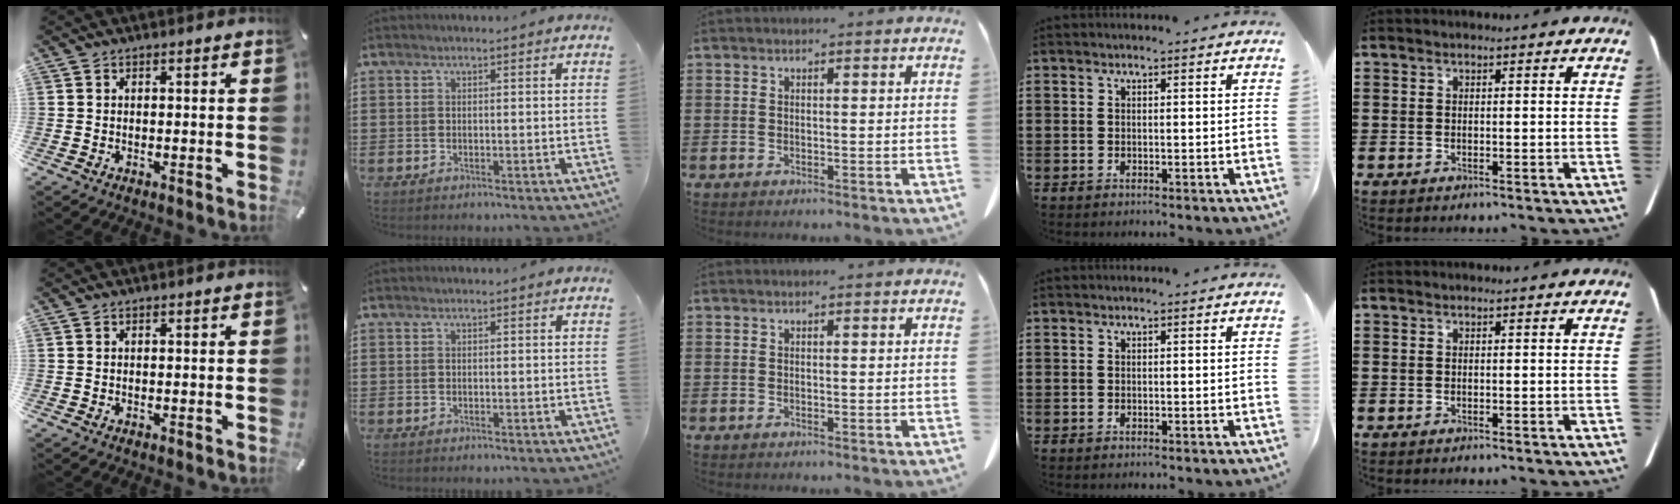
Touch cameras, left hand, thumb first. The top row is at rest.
{}